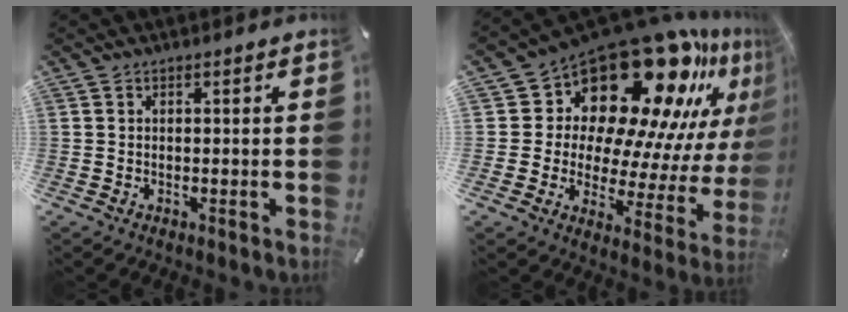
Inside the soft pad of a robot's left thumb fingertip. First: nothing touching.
{"total": 22.8, "force": [16.4, 11.9, 10.4], "torque": [-0.138, -0.158, 0.283]}